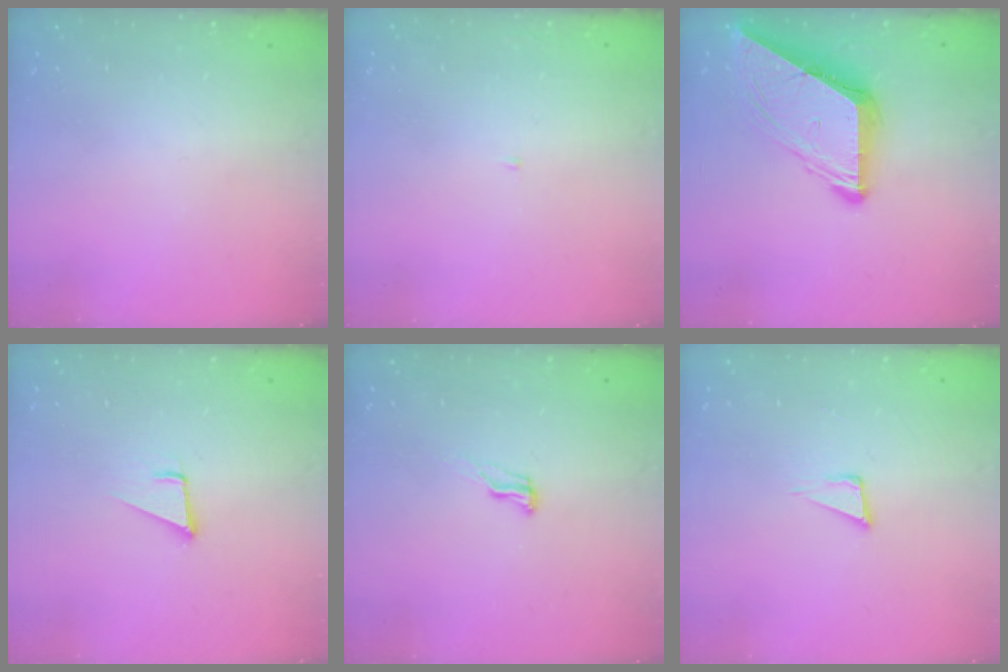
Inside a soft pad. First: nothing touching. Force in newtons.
{"total": 2.1, "press": 2.1, "slide": 0.2}
{"total": 10.6, "press": 10.5, "slide": 1.3}
{"total": 3.4, "press": 2.4, "slide": 2.4}
{"total": 5.5, "press": 5.4, "slide": 0.5}
{"total": 3.9, "press": 2.6, "slide": 2.9}